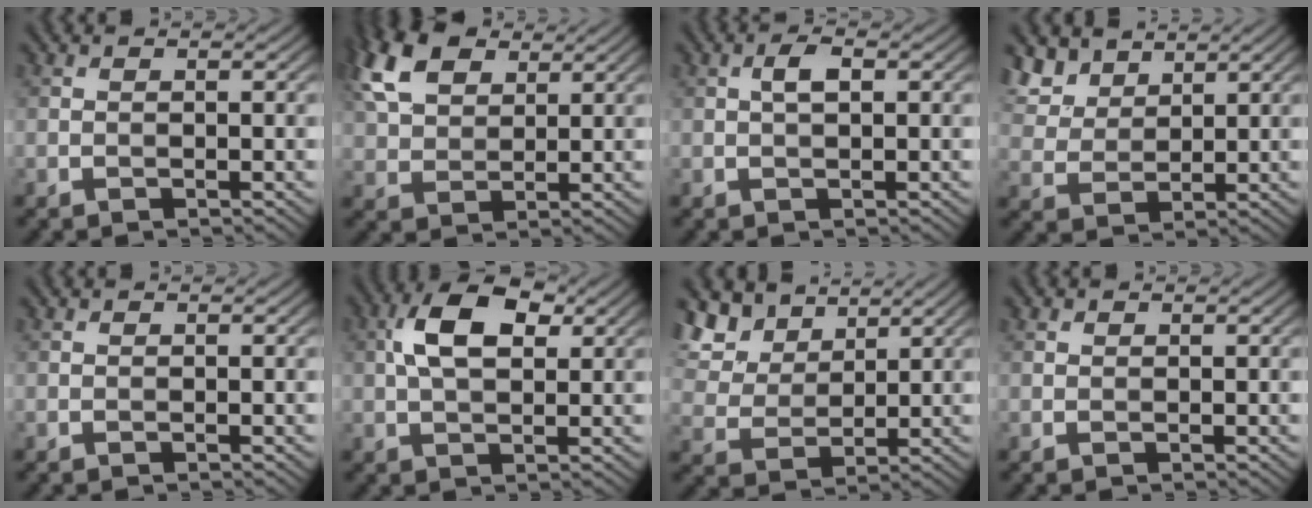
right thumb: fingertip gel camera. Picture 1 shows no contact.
{"total": 9.8, "force": [5.0, 5.7, 6.3], "torque": [-0.171, 0.028, 0.101]}
{"total": 2.1, "force": [0.4, 0.8, 1.9], "torque": [-0.036, 0.006, 0.005]}
{"total": 6.6, "force": [4.7, 3.6, 3.0], "torque": [-0.087, 0.004, 0.101]}
{"total": 0.0}
{"total": 7.8, "force": [2.2, 4.2, 6.2], "torque": [-0.122, 0.015, 0.032]}
{"total": 9.5, "force": [6.2, 5.2, 4.9], "torque": [-0.150, 0.014, 0.120]}
{"total": 0.7, "force": [0.5, 0.4, 0.2], "torque": [-0.004, 0.002, 0.010]}